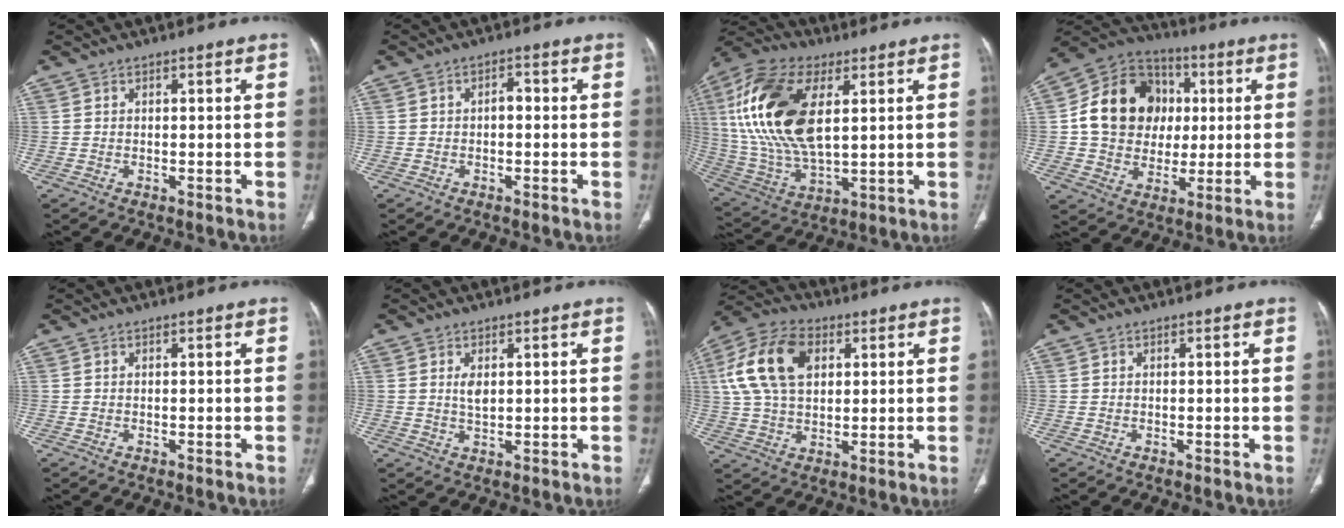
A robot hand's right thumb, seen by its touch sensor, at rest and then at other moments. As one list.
[{"total": 2.1, "force": [-0.2, 1.3, 1.6], "torque": [-0.018, 0.009, -0.009]}, {"total": 23.0, "force": [5.6, 11.7, 19.0], "torque": [-0.393, -0.011, 0.104]}, {"total": 17.8, "force": [2.0, 15.1, 9.1], "torque": [-0.133, 0.021, 0.038]}, {"total": 0.0}, {"total": 2.7, "force": [0.7, 1.3, 2.2], "torque": [-0.040, -0.005, 0.017]}, {"total": 15.4, "force": [4.2, 9.9, 11.1], "torque": [-0.209, 0.012, 0.075]}, {"total": 0.0}]